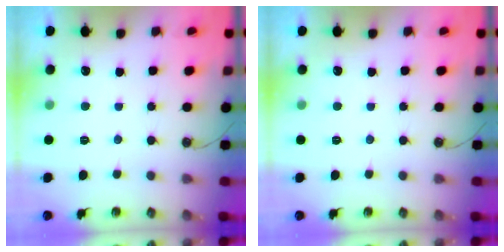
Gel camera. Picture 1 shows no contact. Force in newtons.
{"total": 0.0}